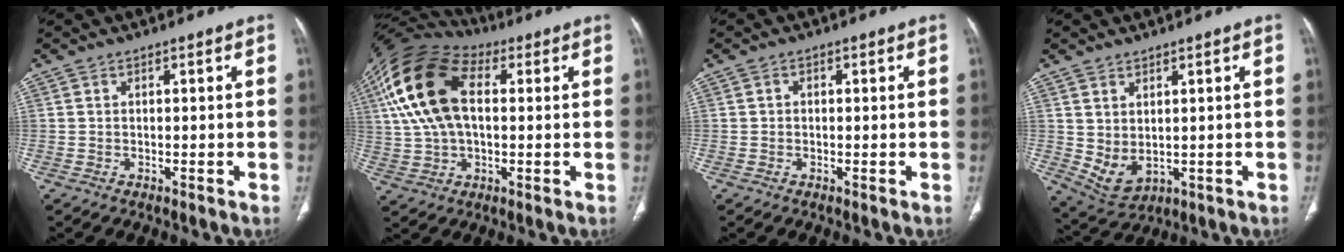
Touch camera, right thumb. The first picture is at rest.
{"total": 18.2, "force": [4.3, 10.4, 14.3], "torque": [-0.287, 0.025, 0.074]}
{"total": 0.7, "force": [0.1, 0.6, 0.4], "torque": [-0.001, 0.002, -0.002]}
{"total": 5.8, "force": [0.6, 3.7, 4.4], "torque": [-0.079, -0.010, 0.036]}